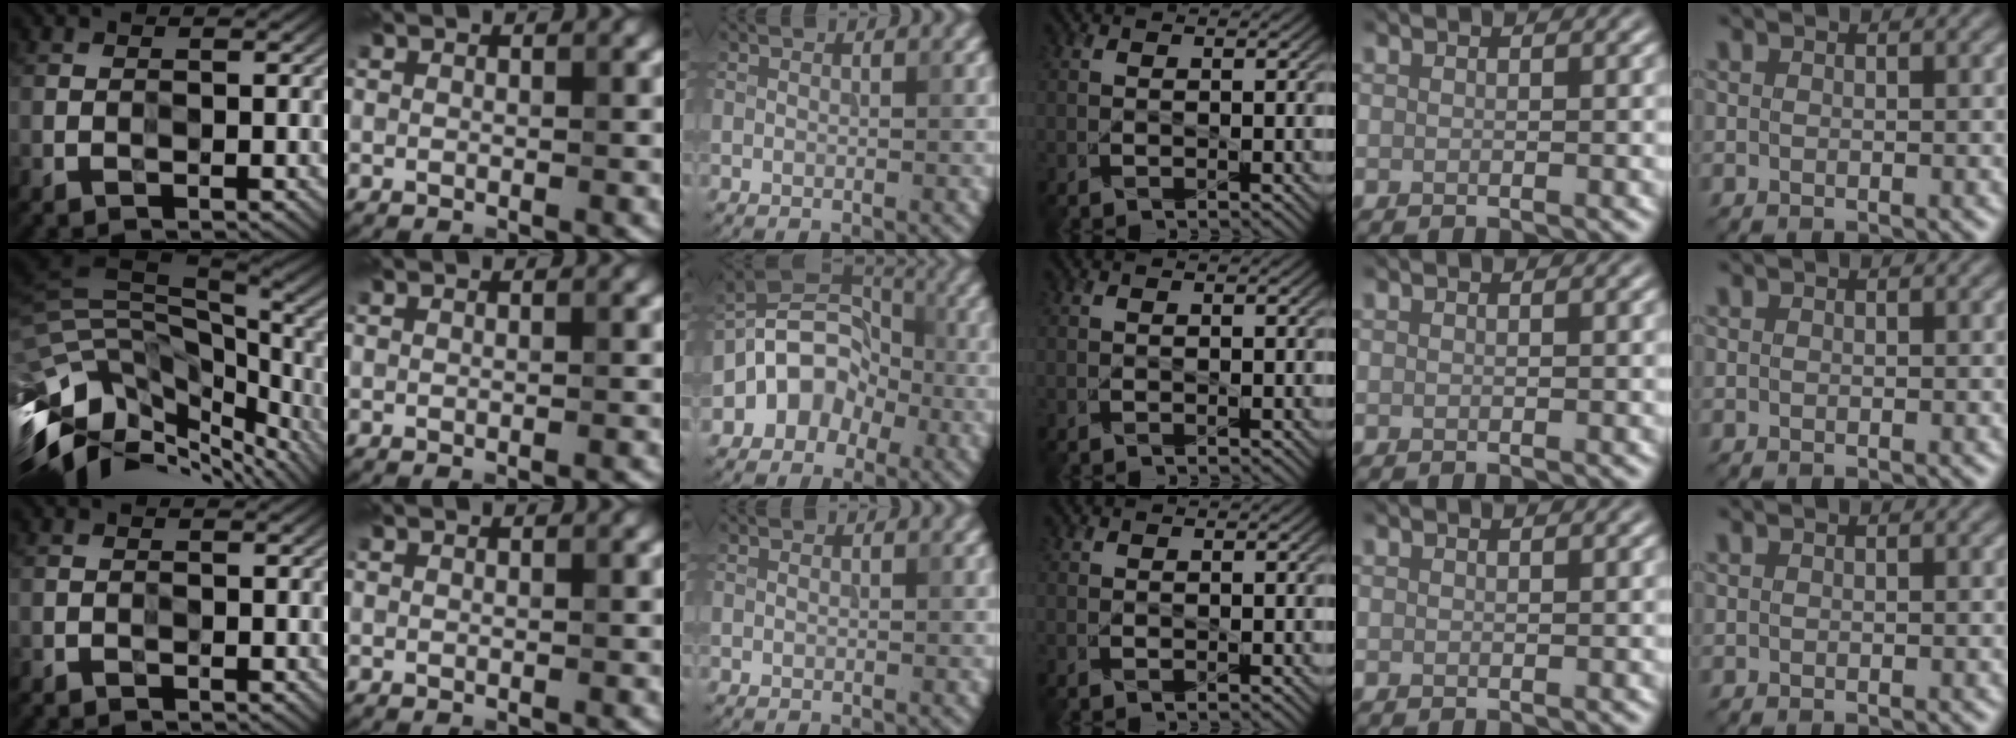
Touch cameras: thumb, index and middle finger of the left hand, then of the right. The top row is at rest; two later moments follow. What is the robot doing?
{"motion": "wipe", "object": "glasses"}